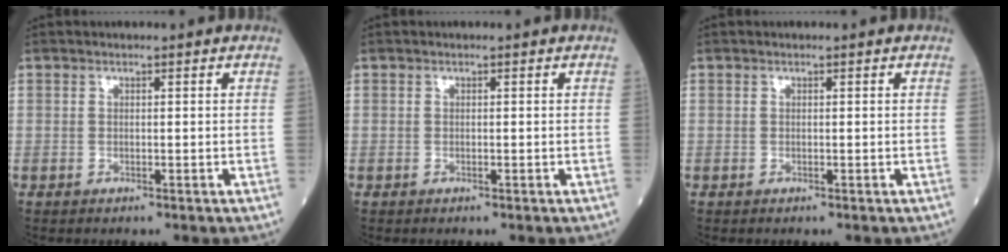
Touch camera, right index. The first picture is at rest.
{"total": 0.0}
{"total": 0.0}